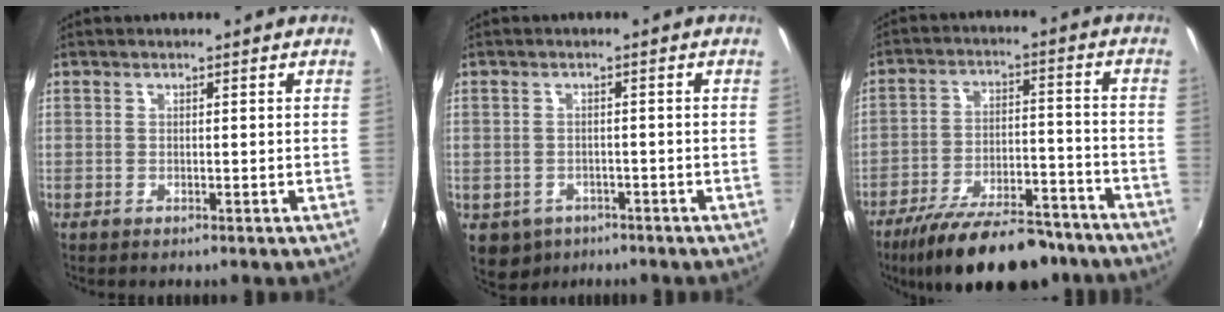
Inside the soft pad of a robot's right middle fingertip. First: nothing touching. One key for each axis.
{"total": 6.0, "fx": -3.2, "fy": 4.6, "fz": 2.1, "tx": -0.053, "ty": -0.014, "tz": -0.040}
{"total": 21.6, "fx": -17.4, "fy": 6.8, "fz": 10.9, "tx": -0.196, "ty": -0.021, "tz": -0.251}